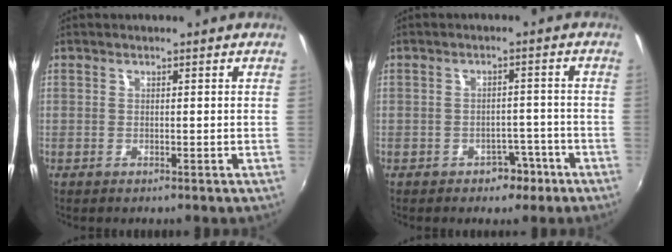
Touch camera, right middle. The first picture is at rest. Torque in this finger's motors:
{"motor_torque": [-0.24, -0.35, 0.00, 0.02]}